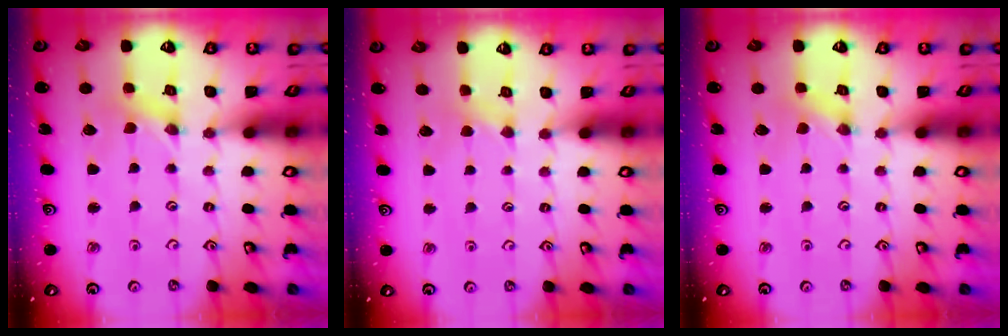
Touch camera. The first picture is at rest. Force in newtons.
{"total": 2.4, "press": 2.3, "slide": 0.3}
{"total": 0.0}